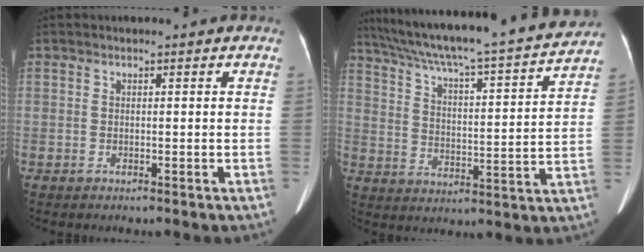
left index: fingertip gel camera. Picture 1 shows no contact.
{"total": 24.6, "force": [21.9, 0.7, 11.1], "torque": [-0.187, -0.018, 0.308]}